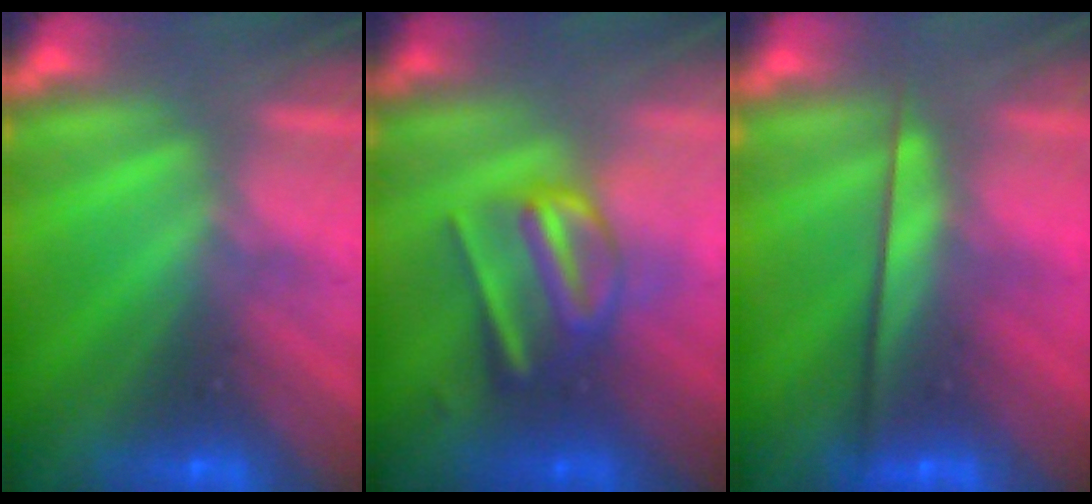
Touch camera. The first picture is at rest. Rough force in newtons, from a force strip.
{"total": 3.0}
{"total": 2.4}